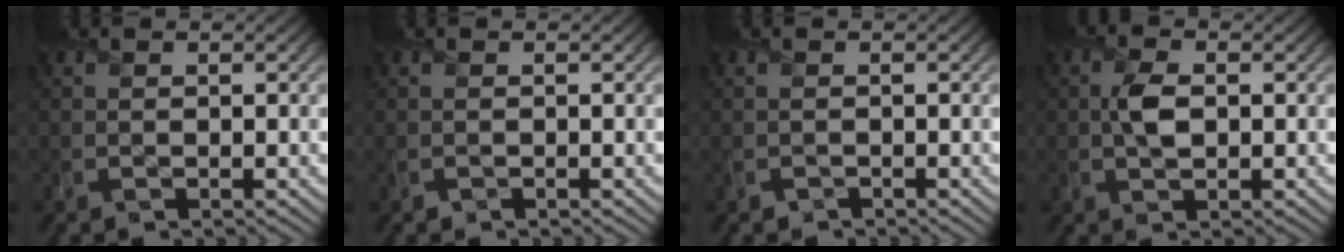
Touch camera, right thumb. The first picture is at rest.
{"total": 0.0}
{"total": 0.5, "force": [-0.4, 0.2, -0.1], "torque": [0.002, -0.002, -0.009]}
{"total": 2.9, "force": [0.2, 1.7, 2.4], "torque": [-0.053, 0.000, 0.003]}